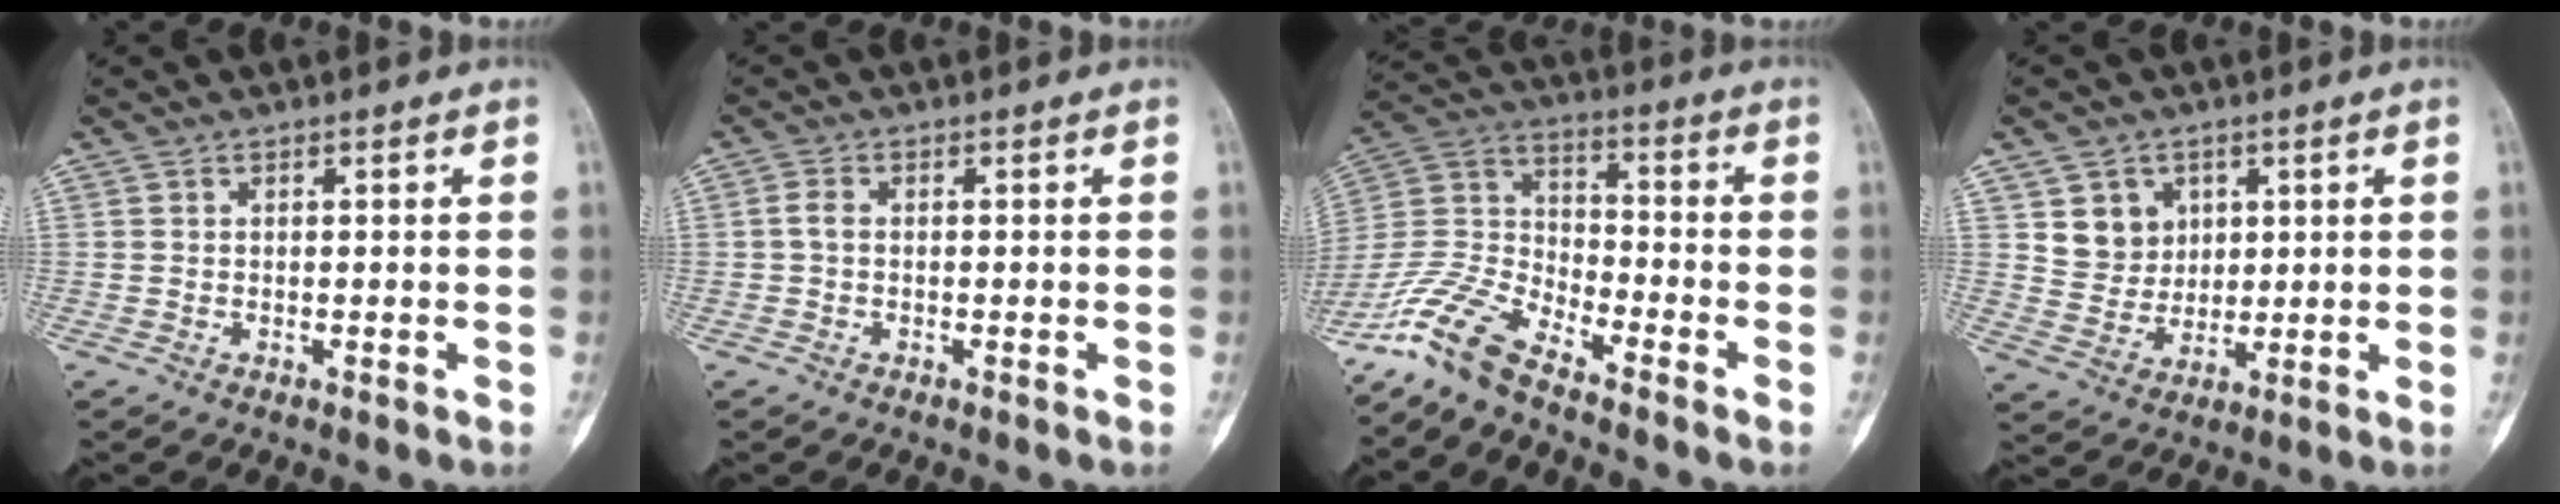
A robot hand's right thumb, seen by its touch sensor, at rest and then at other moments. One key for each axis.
{"total": 1.8, "fx": -0.2, "fy": 1.0, "fz": 1.4, "tx": -0.030, "ty": 0.002, "tz": -0.009}
{"total": 10.8, "fx": -9.2, "fy": 2.8, "fz": 4.9, "tx": -0.111, "ty": 0.068, "tz": -0.194}
{"total": 7.1, "fx": 2.8, "fy": 6.2, "fz": 1.9, "tx": -0.001, "ty": -0.015, "tz": 0.056}